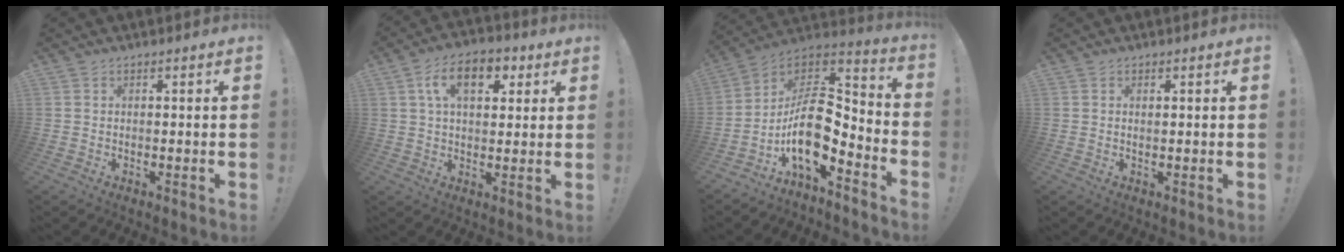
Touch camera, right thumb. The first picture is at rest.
{"total": 12.0, "force": [4.5, 6.7, 8.9], "torque": [-0.135, 0.008, 0.079]}
{"total": 16.4, "force": [-3.7, 8.6, 13.5], "torque": [-0.229, 0.006, -0.057]}
{"total": 0.8, "force": [0.6, 0.1, 0.5], "torque": [-0.002, -0.003, 0.009]}